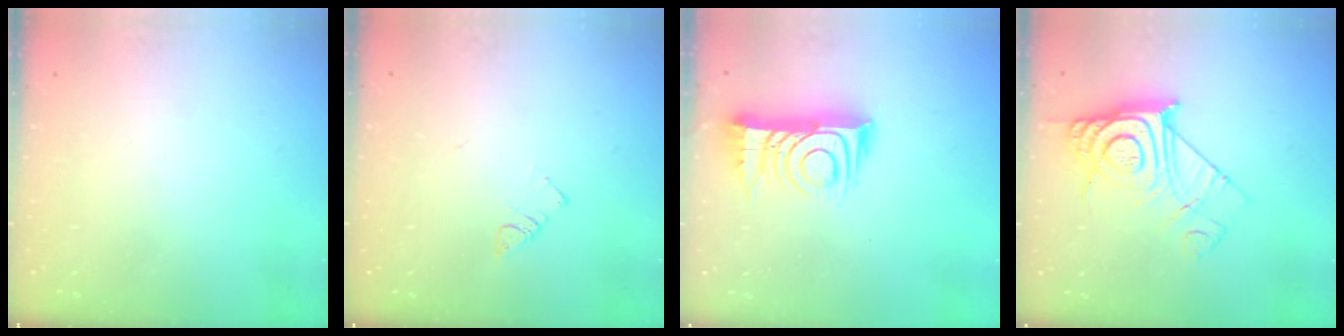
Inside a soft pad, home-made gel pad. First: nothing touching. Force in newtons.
{"total": 2.7, "press": 2.7, "slide": 0.4}
{"total": 12.7, "press": 12.7, "slide": 0.9}
{"total": 15.3, "press": 15.2, "slide": 1.1}